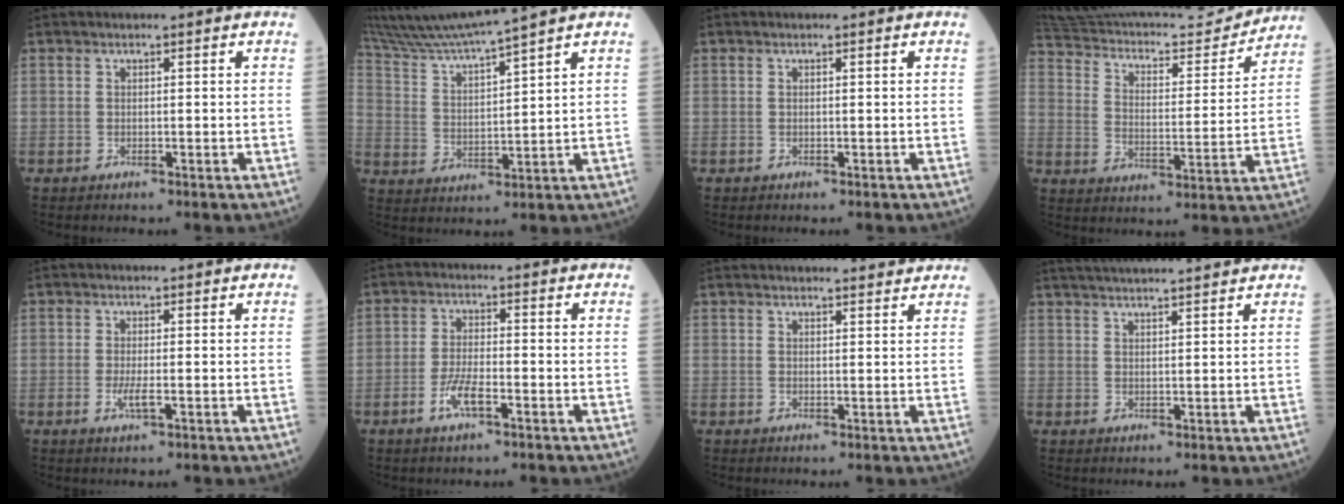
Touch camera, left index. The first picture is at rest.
{"total": 11.5, "force": [10.2, -2.0, 4.8], "torque": [-0.098, 0.008, 0.190]}
{"total": 0.0}
{"total": 23.2, "force": [22.0, 2.8, 6.8], "torque": [-0.122, -0.029, 0.319]}
{"total": 1.9, "force": [-0.1, 0.2, 1.8], "torque": [-0.038, -0.003, -0.001]}
{"total": 4.0, "force": [-2.0, 0.9, 3.4], "torque": [-0.075, -0.002, -0.040]}
{"total": 9.2, "force": [8.9, 1.3, 2.2], "torque": [-0.020, 0.019, 0.100]}
{"total": 13.2, "force": [12.3, 0.3, 5.0], "torque": [-0.091, 0.029, 0.178]}